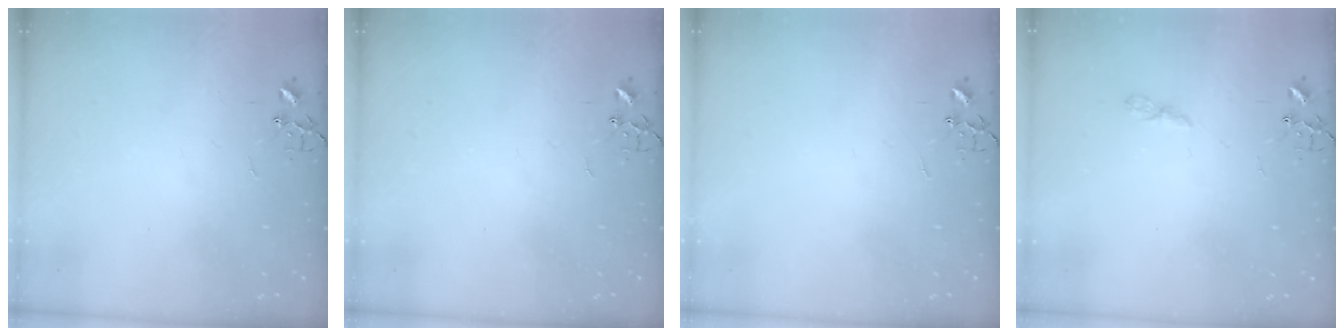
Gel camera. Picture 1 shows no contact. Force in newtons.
{"total": 0.0}
{"total": 0.0}
{"total": 4.8, "press": 4.7, "slide": 0.6}